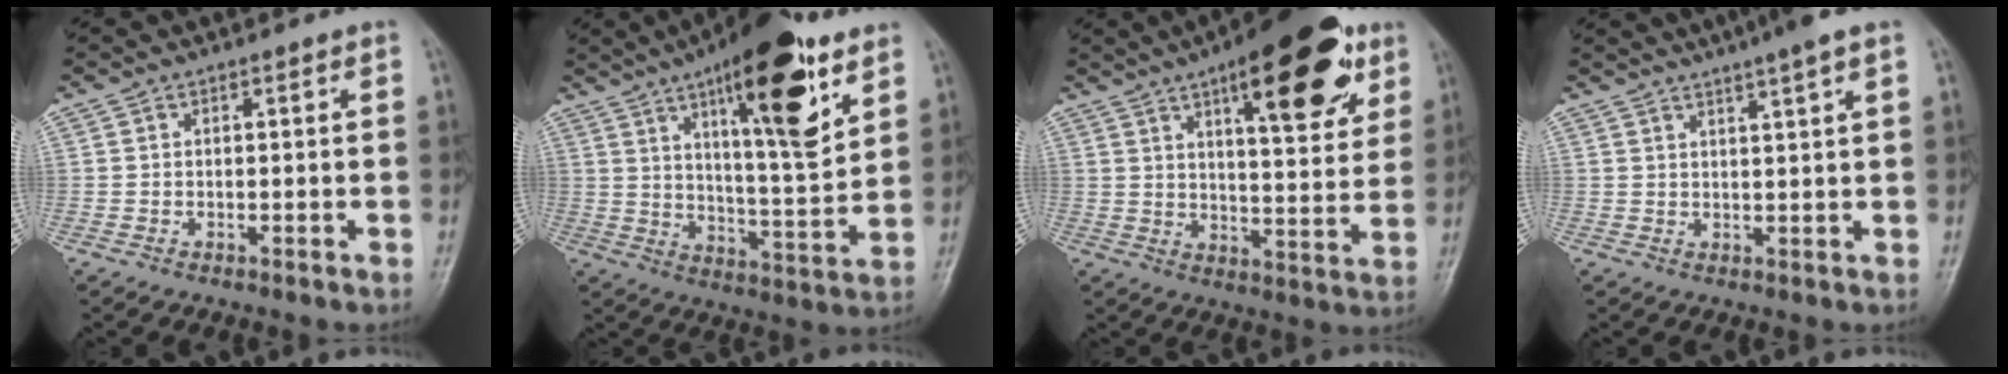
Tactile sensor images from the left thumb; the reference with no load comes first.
{"total": 20.3, "force": [10.6, 5.9, 16.3], "torque": [-0.214, -0.046, 0.162]}
{"total": 20.4, "force": [10.6, 7.2, 15.8], "torque": [-0.188, -0.031, 0.151]}
{"total": 6.5, "force": [4.7, 0.2, 4.6], "torque": [-0.064, 0.008, 0.069]}